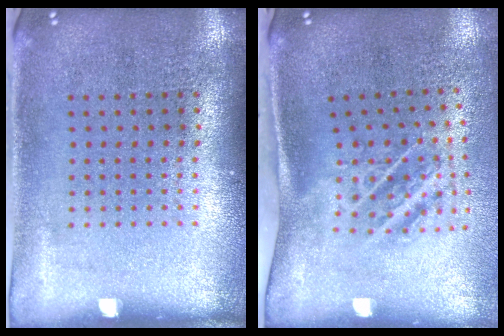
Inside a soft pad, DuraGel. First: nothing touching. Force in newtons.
{"total": 1.9, "press": 1.1, "slide": 1.6}